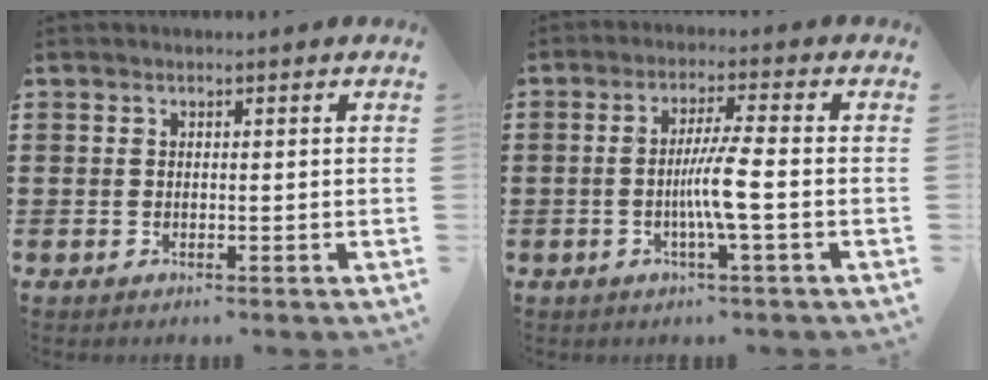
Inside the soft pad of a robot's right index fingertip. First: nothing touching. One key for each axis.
{"total": 5.5, "fx": -1.3, "fy": -0.4, "fz": 5.4, "tx": -0.101, "ty": -0.010, "tz": -0.029}